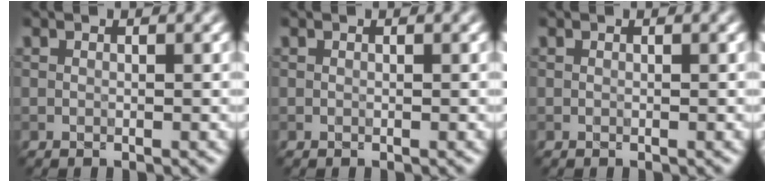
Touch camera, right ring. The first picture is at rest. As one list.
[{"total": 0.0}, {"total": 0.0}]